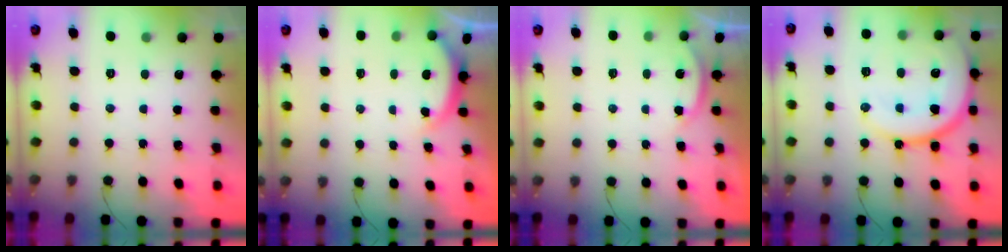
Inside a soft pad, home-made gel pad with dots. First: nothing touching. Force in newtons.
{"total": 2.1, "press": 2.0, "slide": 0.3}
{"total": 2.2, "press": 2.2, "slide": 0.5}
{"total": 17.1, "press": 17.0, "slide": 1.9}